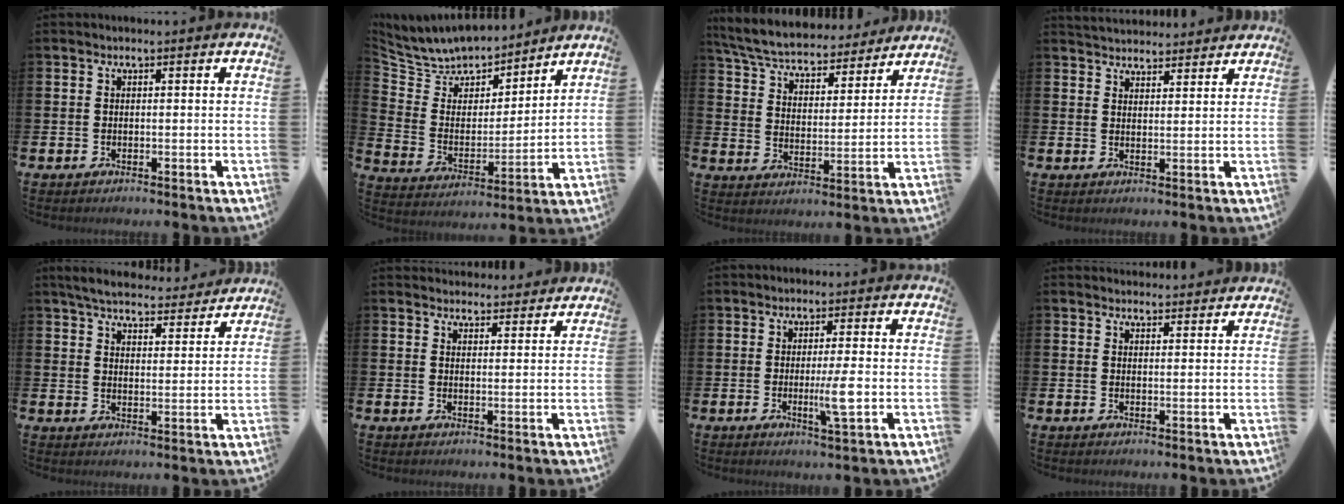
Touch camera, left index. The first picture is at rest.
{"total": 7.4, "force": [7.1, 2.1, 0.0], "torque": [-0.054, -0.062, 0.126]}
{"total": 6.7, "force": [6.3, 1.5, 1.4], "torque": [-0.063, -0.046, 0.109]}
{"total": 3.8, "force": [3.7, 0.7, -0.2], "torque": [0.006, -0.020, 0.066]}
{"total": 5.7, "force": [5.6, 1.0, 0.9], "torque": [-0.039, -0.035, 0.098]}
{"total": 3.3, "force": [3.2, 0.7, -0.1], "torque": [0.006, -0.020, 0.058]}
{"total": 3.9, "force": [-0.4, 0.2, 3.8], "torque": [-0.066, -0.007, -0.009]}
{"total": 2.1, "force": [2.0, 0.3, -0.2], "torque": [0.007, -0.012, 0.036]}